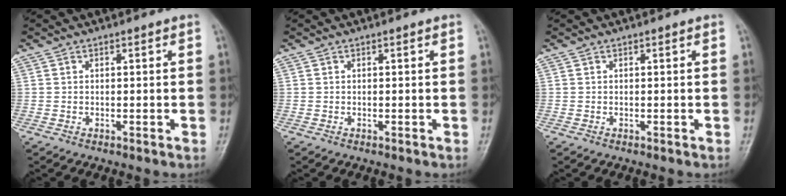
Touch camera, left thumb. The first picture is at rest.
{"total": 0.0}
{"total": 0.0}